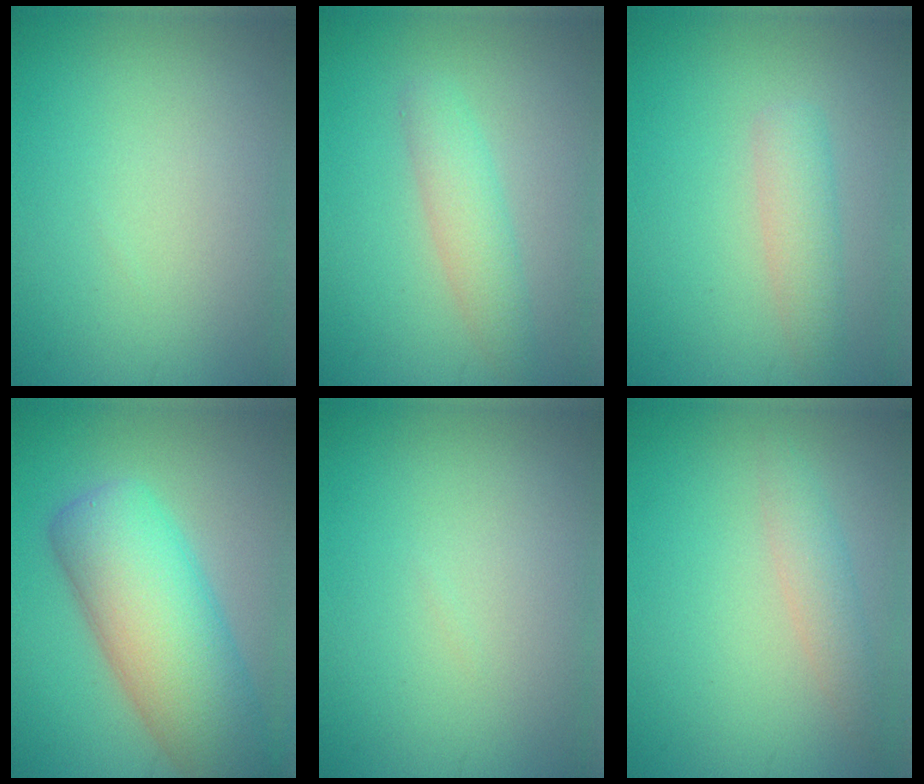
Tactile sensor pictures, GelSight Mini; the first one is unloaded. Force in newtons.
{"total": 2.9, "press": 2.9, "slide": 0.1}
{"total": 2.6, "press": 2.6, "slide": 0.2}
{"total": 10.6, "press": 10.6, "slide": 0.5}
{"total": 0.0}
{"total": 2.0, "press": 2.0, "slide": 0.1}